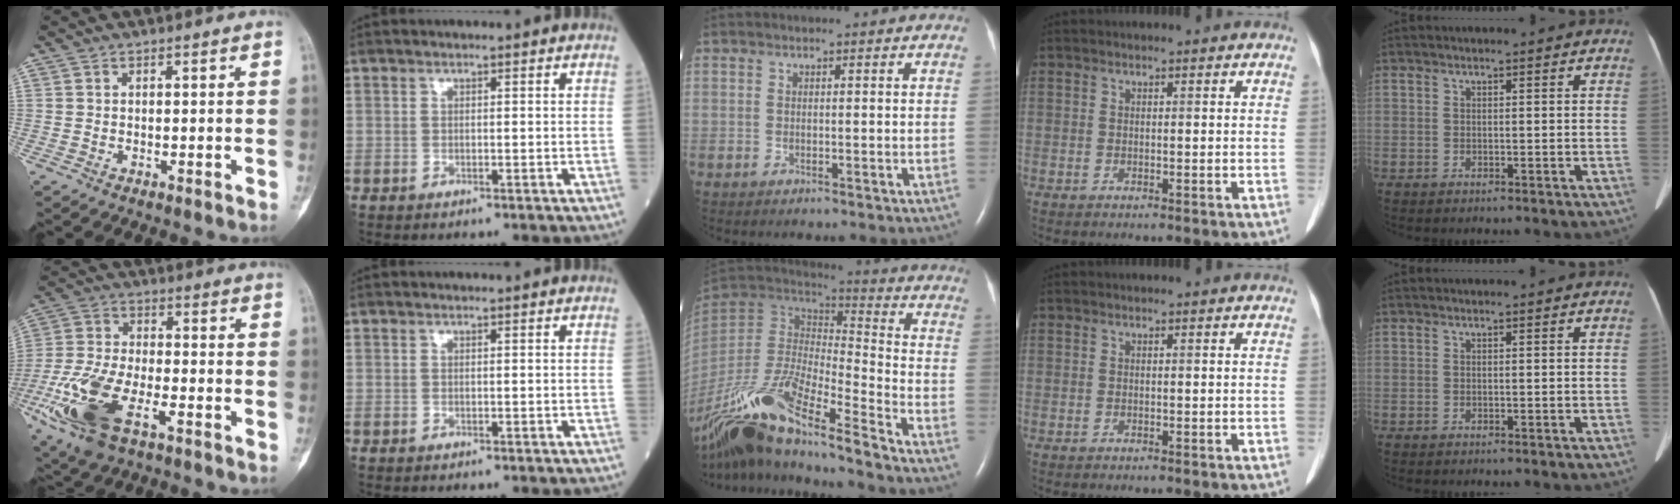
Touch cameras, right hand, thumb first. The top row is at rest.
{"thumb": {"total": 16.8, "force": [-7.3, 7.5, 13.2], "torque": [-0.286, 0.007, -0.134]}, "middle": {"total": 23.9, "force": [-16.5, 3.9, 16.9], "torque": [-0.344, -0.032, -0.304]}}